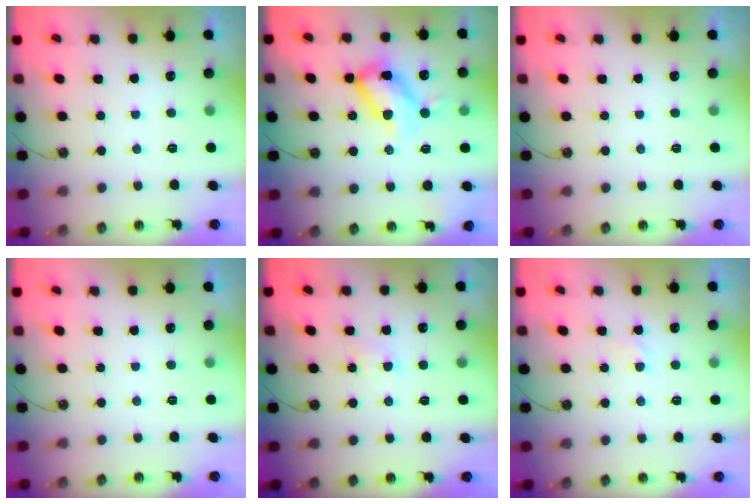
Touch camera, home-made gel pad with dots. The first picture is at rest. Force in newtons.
{"total": 17.9, "press": 17.8, "slide": 1.7}
{"total": 0.0}
{"total": 0.0}
{"total": 2.9, "press": 2.9, "slide": 0.6}
{"total": 2.7, "press": 2.6, "slide": 0.4}